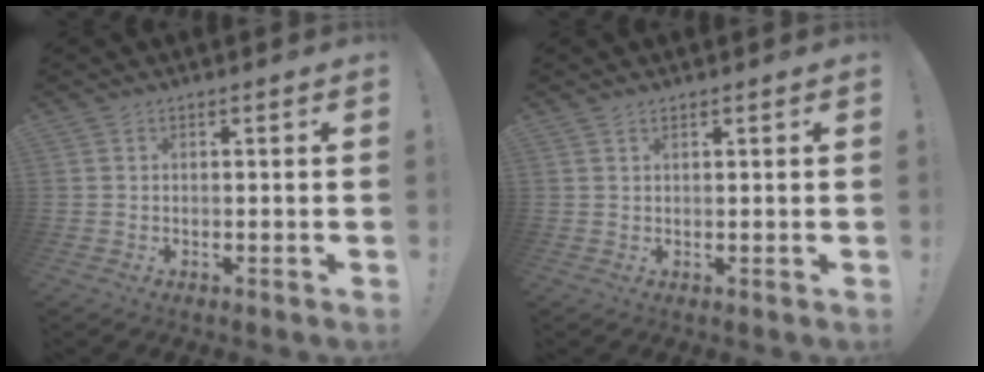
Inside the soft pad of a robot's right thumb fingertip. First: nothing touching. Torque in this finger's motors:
{"motor_torque": [0.20, -0.42, -0.18, 0.10, 0.04]}